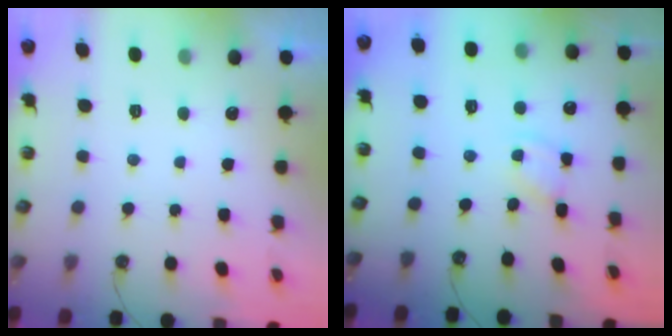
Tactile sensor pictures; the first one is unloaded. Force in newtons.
{"total": 1.9, "press": 1.8, "slide": 0.3}